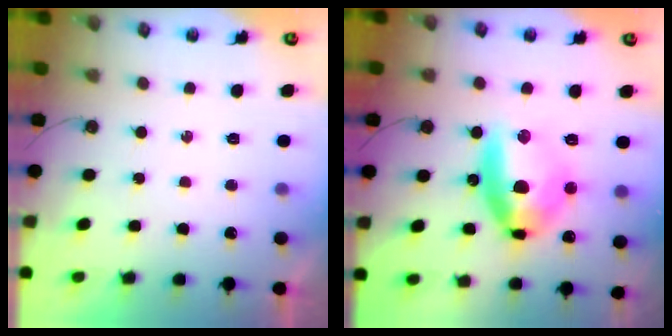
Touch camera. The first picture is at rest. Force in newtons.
{"total": 14.6, "press": 14.4, "slide": 2.4}